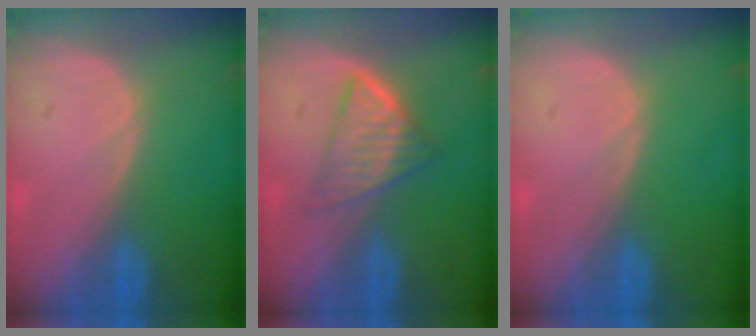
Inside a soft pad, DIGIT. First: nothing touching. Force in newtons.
{"total": 5.4, "press": 5.0, "slide": 2.0}
{"total": 0.0}